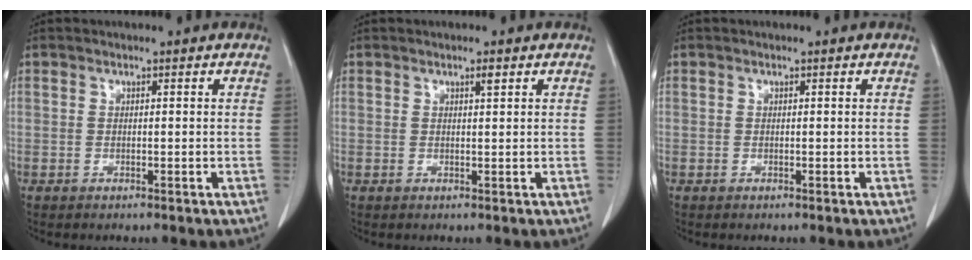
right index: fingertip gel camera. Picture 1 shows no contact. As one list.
[{"total": 0.9, "force": [0.6, 0.1, 0.7], "torque": [-0.015, -0.001, 0.009]}, {"total": 0.0}]